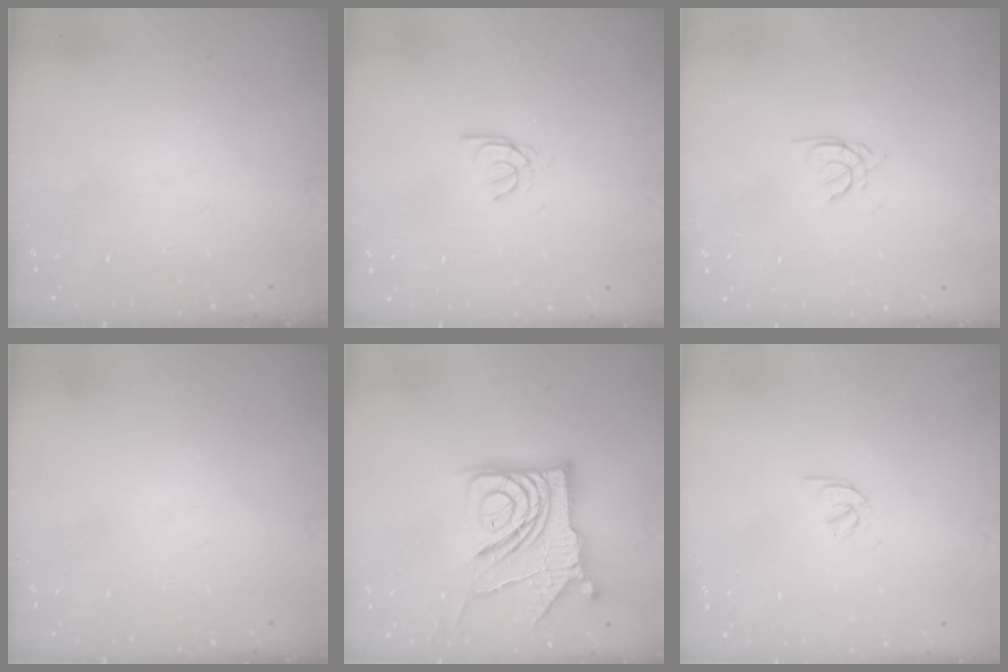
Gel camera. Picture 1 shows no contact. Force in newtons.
{"total": 2.6, "press": 2.6, "slide": 0.3}
{"total": 1.3, "press": 1.2, "slide": 0.4}
{"total": 0.0}
{"total": 14.3, "press": 14.2, "slide": 1.7}
{"total": 2.1, "press": 2.1, "slide": 0.1}